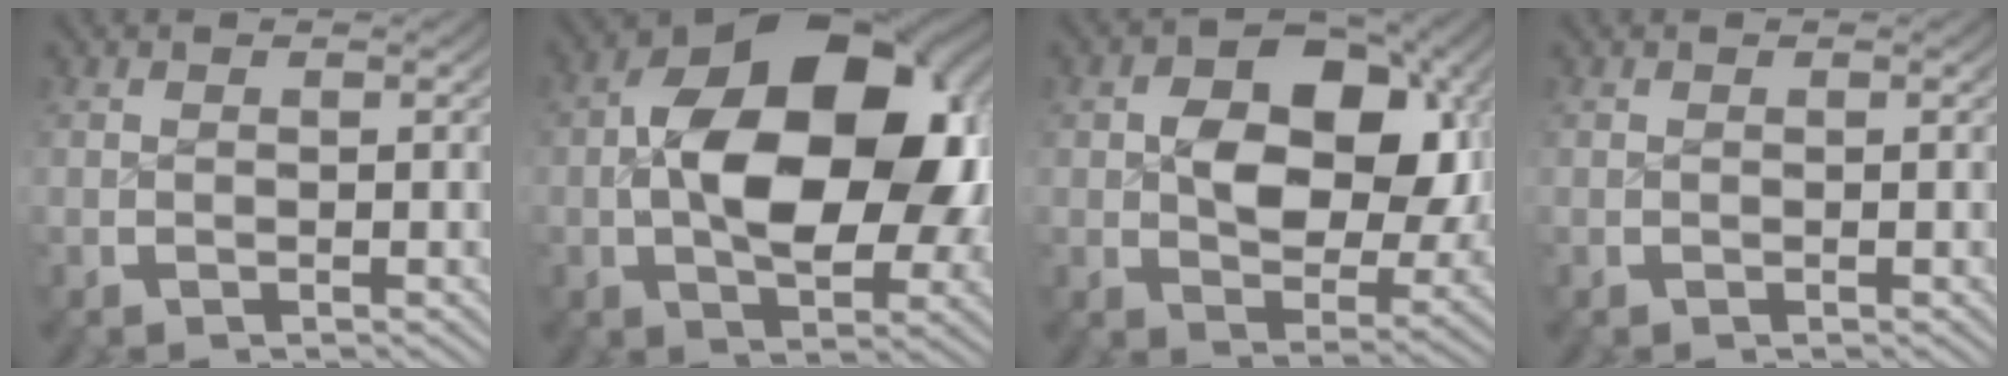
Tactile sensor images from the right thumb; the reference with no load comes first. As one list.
[{"total": 17.6, "force": [1.0, 10.5, 14.0], "torque": [-0.225, -0.025, 0.024]}, {"total": 11.5, "force": [1.1, 7.8, 8.4], "torque": [-0.137, -0.029, 0.026]}, {"total": 0.0}]